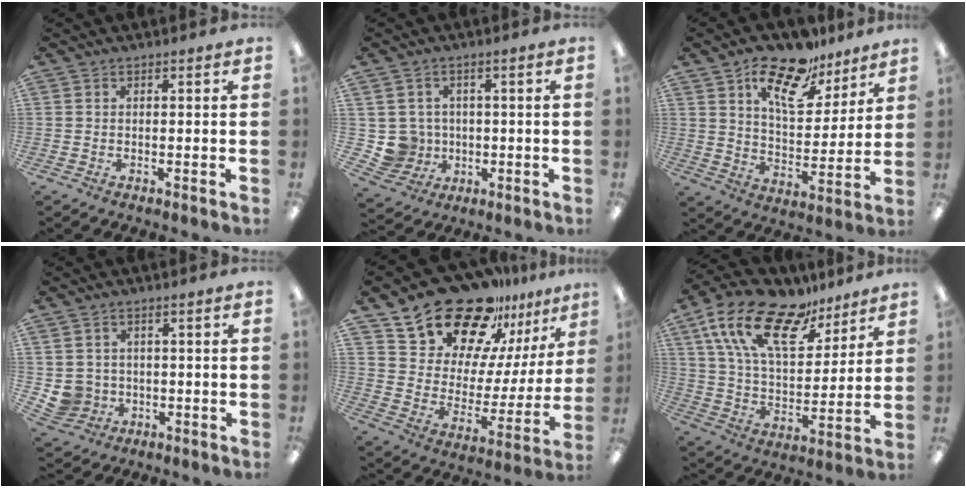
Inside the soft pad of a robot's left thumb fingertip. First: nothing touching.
{"total": 6.2, "force": [0.5, 6.1, 0.4], "torque": [-0.036, -0.001, 0.017]}
{"total": 17.0, "force": [11.7, 7.8, 9.6], "torque": [-0.155, -0.056, 0.203]}
{"total": 4.7, "force": [0.2, 4.7, 0.6], "torque": [-0.030, 0.005, 0.009]}
{"total": 22.3, "force": [18.1, 10.9, 7.3], "torque": [-0.135, -0.124, 0.334]}
{"total": 21.0, "force": [13.6, 9.5, 12.9], "torque": [-0.246, -0.068, 0.241]}